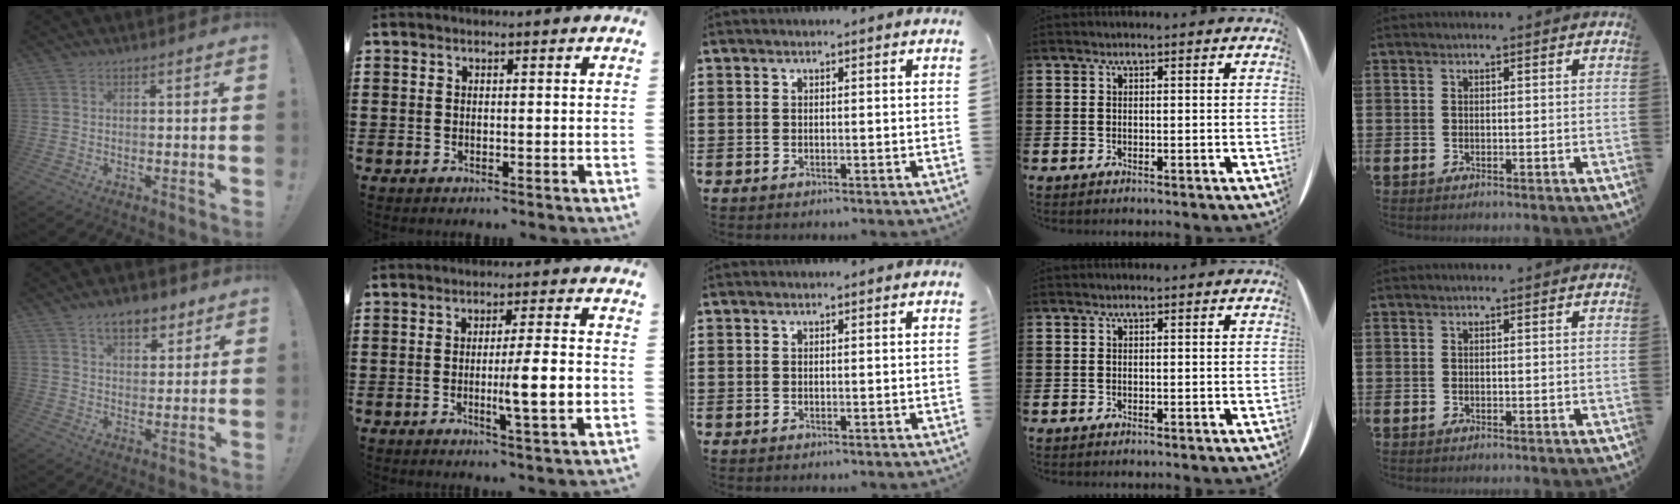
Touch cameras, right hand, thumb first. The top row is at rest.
{"thumb": {"total": 8.7, "force": [5.6, 5.0, 4.5], "torque": [-0.062, -0.020, 0.102]}, "index": {"total": 7.4, "force": [-1.3, 0.5, 7.3], "torque": [-0.111, -0.009, -0.023]}}